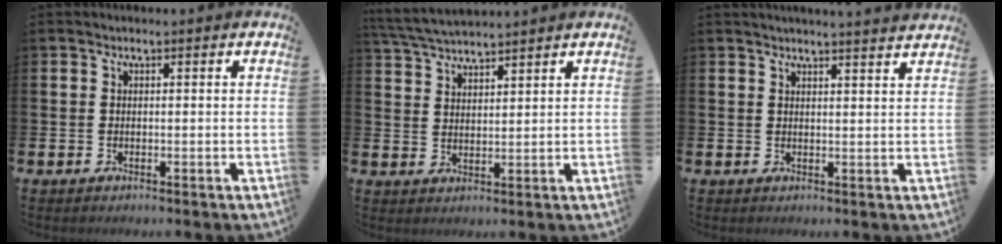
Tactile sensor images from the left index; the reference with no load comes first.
{"total": 4.4, "force": [4.3, 0.1, 0.7], "torque": [-0.033, -0.020, 0.079]}
{"total": 2.7, "force": [2.6, -0.4, 0.1], "torque": [0.004, -0.019, 0.046]}